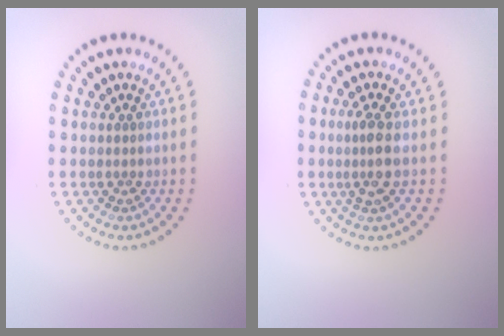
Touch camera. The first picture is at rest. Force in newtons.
{"total": 2.3, "press": 1.9, "slide": 1.3}